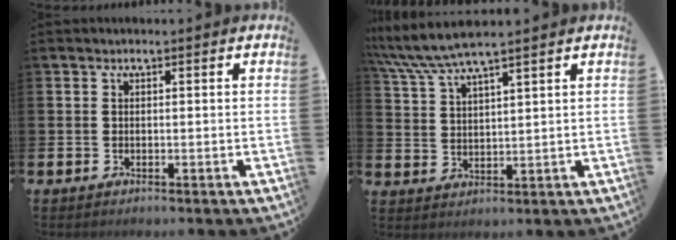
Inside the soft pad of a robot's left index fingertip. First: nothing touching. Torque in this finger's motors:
{"motor_torque": [0.40, -1.64, 0.99, 0.21]}